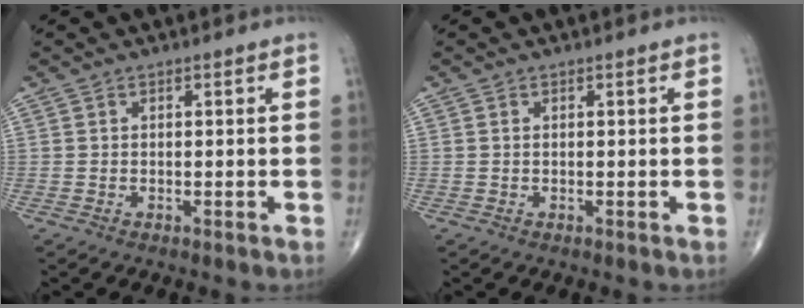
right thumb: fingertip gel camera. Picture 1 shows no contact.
{"total": 0.0}